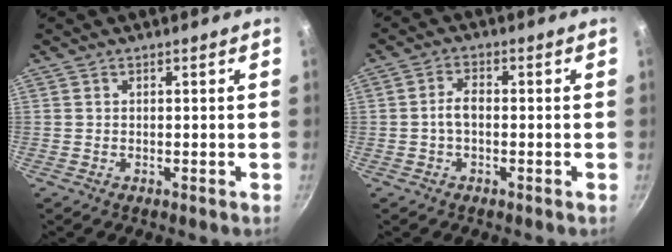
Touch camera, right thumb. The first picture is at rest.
{"total": 3.4, "force": [-0.5, 1.9, 2.8], "torque": [-0.052, 0.018, -0.014]}